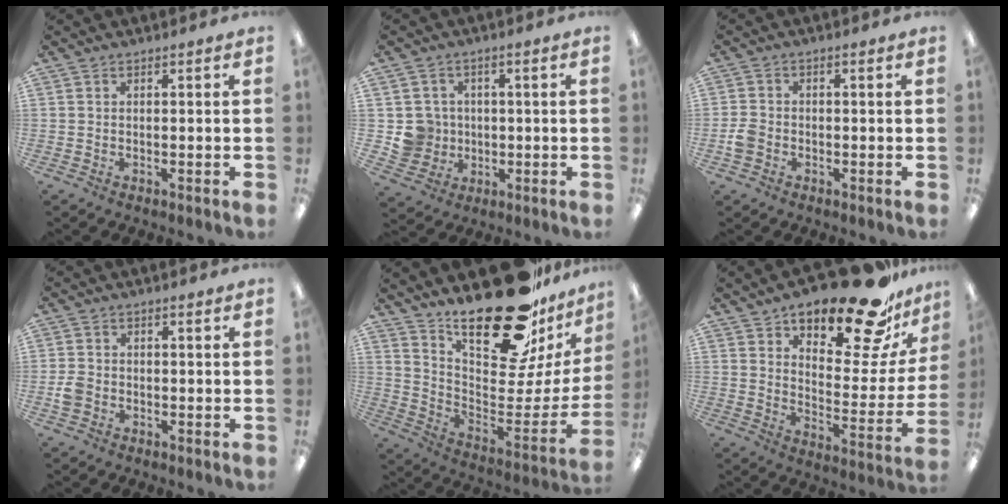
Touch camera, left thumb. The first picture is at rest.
{"total": 6.9, "force": [0.0, 6.8, 0.9], "torque": [-0.029, 0.007, 0.010]}
{"total": 3.3, "force": [-1.3, 2.4, 1.7], "torque": [-0.028, 0.009, -0.023]}
{"total": 3.1, "force": [-1.1, 2.4, 1.7], "torque": [-0.027, 0.009, -0.020]}
{"total": 26.2, "force": [20.4, 8.5, 14.1], "torque": [-0.187, -0.153, 0.345]}
{"total": 21.4, "force": [16.9, 7.2, 11.1], "torque": [-0.156, -0.117, 0.279]}